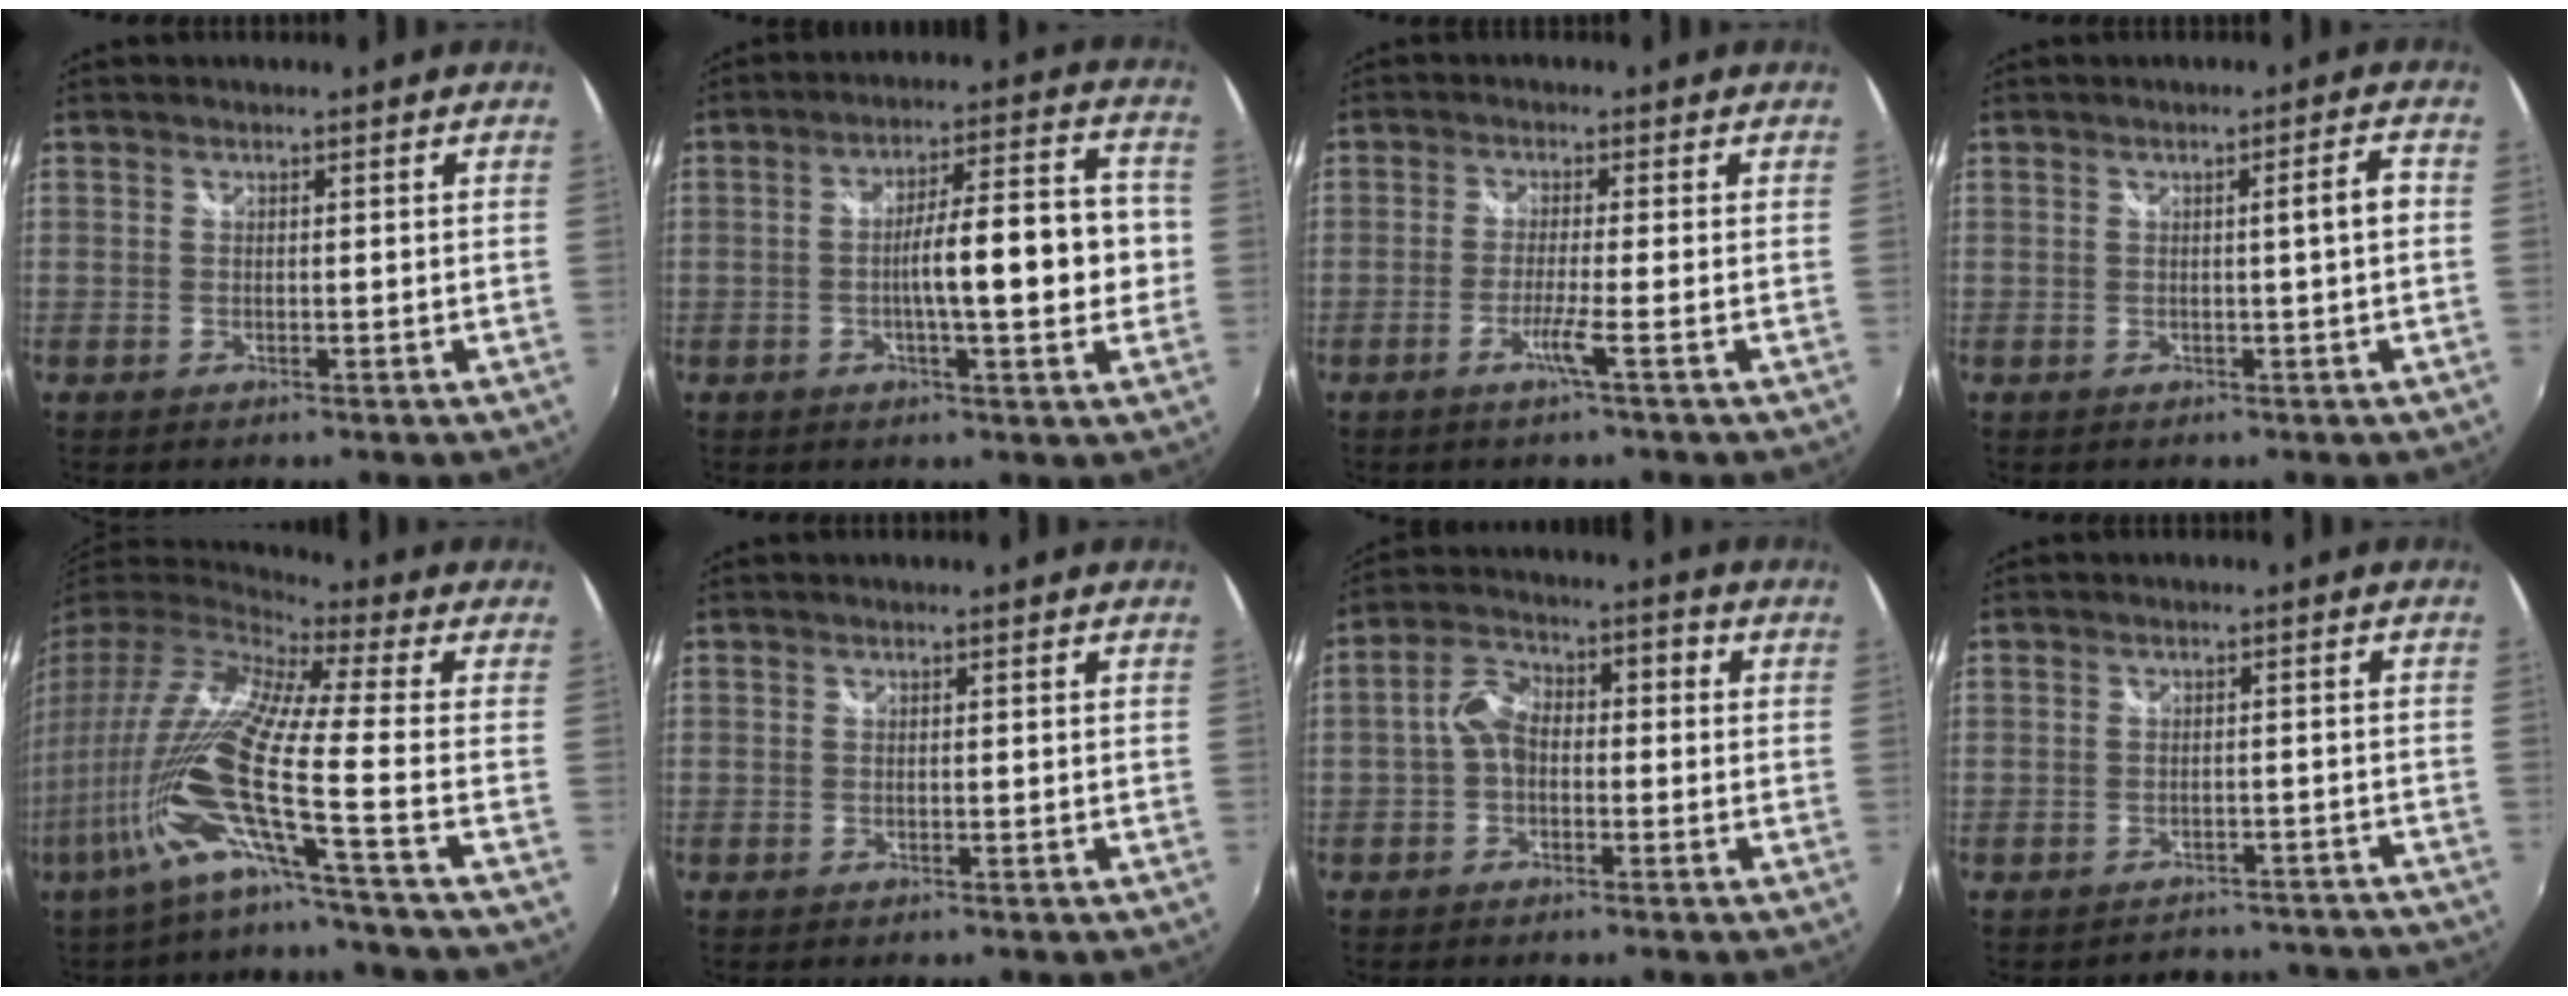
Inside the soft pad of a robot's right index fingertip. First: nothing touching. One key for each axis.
{"total": 12.8, "fx": -1.4, "fy": 2.5, "fz": 12.5, "tx": -0.197, "ty": 0.011, "tz": -0.023}
{"total": 6.8, "fx": -2.8, "fy": 1.0, "fz": 6.1, "tx": -0.123, "ty": -0.011, "tz": -0.052}
{"total": 3.0, "fx": -0.1, "fy": -0.4, "fz": 3.0, "tx": -0.043, "ty": 0.009, "tz": 0.002}
{"total": 17.7, "fx": -7.5, "fy": -0.8, "fz": 16.0, "tx": -0.277, "ty": -0.048, "tz": -0.149}
{"total": 0.0}
{"total": 7.1, "fx": -1.1, "fy": 4.9, "fz": 5.1, "tx": -0.102, "ty": 0.025, "tz": -0.025}
{"total": 11.2, "fx": -10.2, "fy": 4.3, "fz": 1.6, "tx": -0.028, "ty": 0.032, "tz": -0.109}